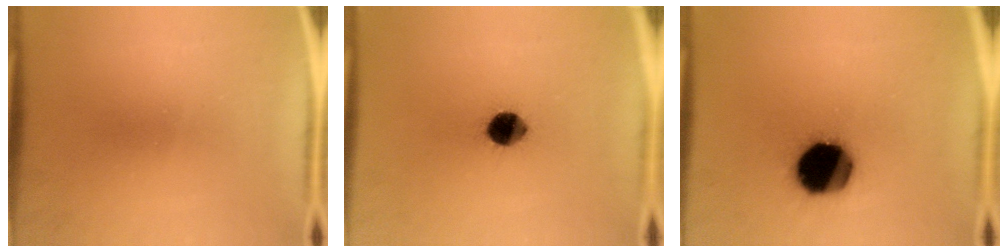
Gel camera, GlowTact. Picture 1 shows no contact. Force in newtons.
{"total": 7.5}
{"total": 18.9}